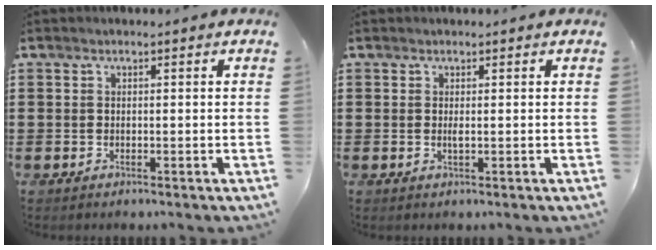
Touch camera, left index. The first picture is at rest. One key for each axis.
{"total": 0.9, "fx": 0.1, "fy": 0.1, "fz": 0.9, "tx": -0.019, "ty": -0.004, "tz": 0.003}